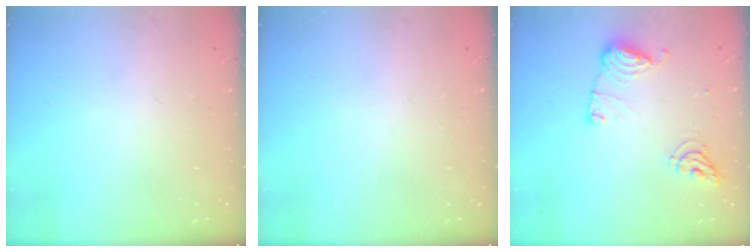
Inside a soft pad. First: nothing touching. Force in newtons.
{"total": 0.0}
{"total": 11.3, "press": 11.2, "slide": 0.9}